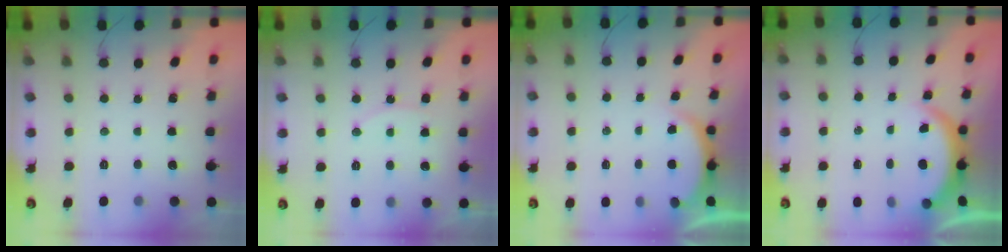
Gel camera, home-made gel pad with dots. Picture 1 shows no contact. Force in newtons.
{"total": 8.7, "press": 8.7, "slide": 0.4}
{"total": 2.8, "press": 2.7, "slide": 0.6}
{"total": 3.9, "press": 3.9, "slide": 0.2}